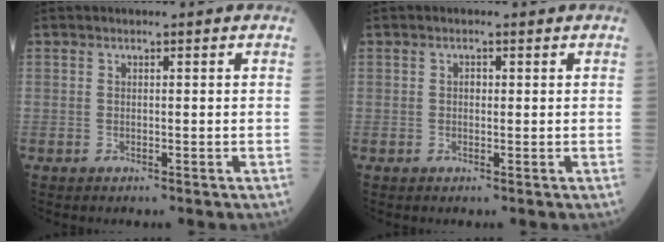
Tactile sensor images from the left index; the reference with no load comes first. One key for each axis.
{"total": 1.1, "fx": 0.3, "fy": 0.8, "fz": 0.6, "tx": -0.018, "ty": 0.010, "tz": 0.008}